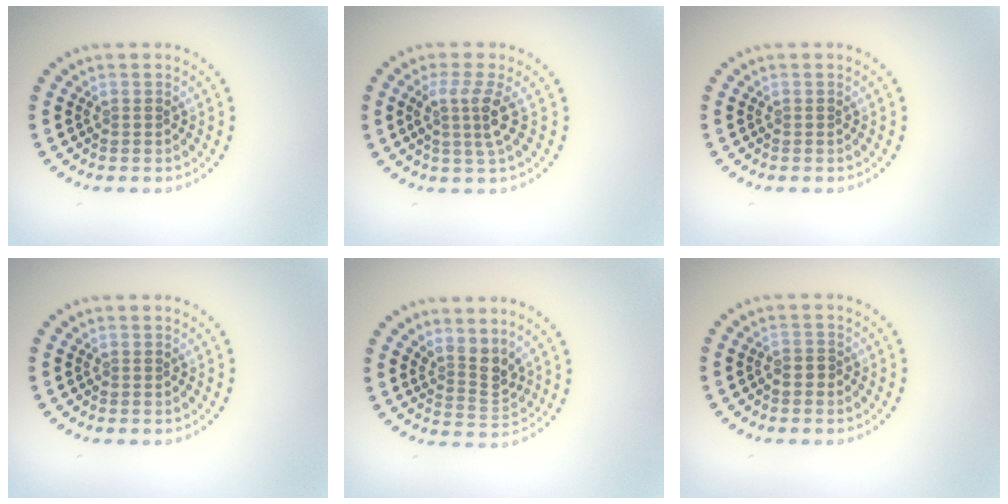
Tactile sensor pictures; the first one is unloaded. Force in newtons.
{"total": 2.9, "press": 2.1, "slide": 2.0}
{"total": 0.0}
{"total": 0.0}
{"total": 2.8, "press": 2.1, "slide": 1.9}
{"total": 0.9, "press": 0.6, "slide": 0.6}